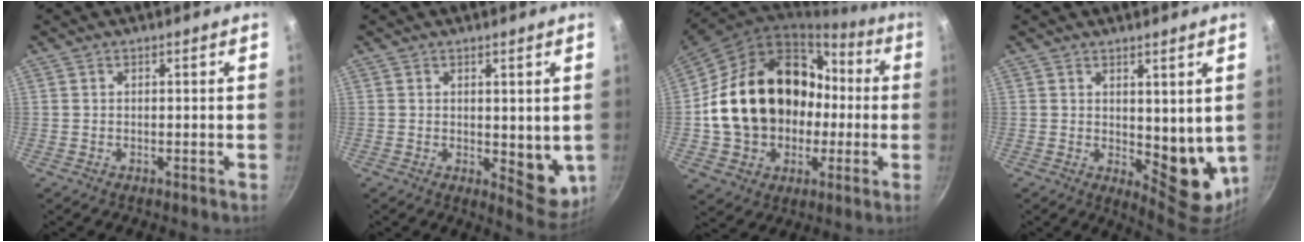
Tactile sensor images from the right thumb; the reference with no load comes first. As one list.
[{"total": 7.1, "force": [0.5, 3.7, 6.1], "torque": [-0.058, -0.019, 0.015]}, {"total": 25.1, "force": [-0.4, 19.6, 15.7], "torque": [-0.255, 0.061, 0.016]}, {"total": 10.2, "force": [2.1, 5.4, 8.4], "torque": [-0.083, -0.031, 0.043]}]